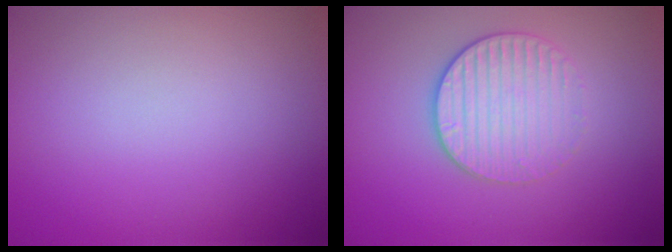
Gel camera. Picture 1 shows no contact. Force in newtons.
{"total": 3.1, "press": 2.8, "slide": 1.2}